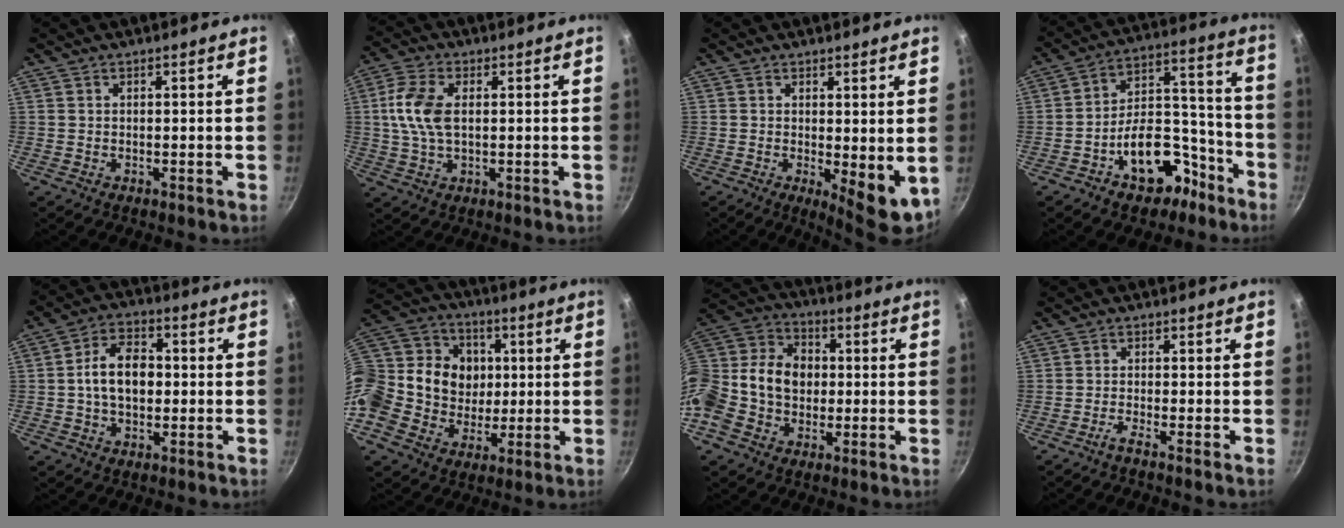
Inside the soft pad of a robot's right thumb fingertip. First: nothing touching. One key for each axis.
{"total": 8.7, "fx": 1.0, "fy": 5.0, "fz": 7.1, "tx": -0.145, "ty": 0.014, "tz": 0.013}
{"total": 7.6, "fx": 0.3, "fy": 3.0, "fz": 6.9, "tx": -0.080, "ty": -0.013, "tz": 0.012}
{"total": 15.3, "fx": -8.4, "fy": 9.1, "fz": 8.9, "tx": -0.085, "ty": 0.096, "tz": -0.118}
{"total": 9.9, "fx": -0.1, "fy": 6.6, "fz": 7.4, "tx": -0.101, "ty": 0.023, "tz": -0.010}
{"total": 23.4, "fx": 0.9, "fy": 20.4, "fz": 11.5, "tx": -0.226, "ty": 0.039, "tz": 0.020}
{"total": 21.0, "fx": -1.8, "fy": 16.7, "fz": 12.6, "tx": -0.245, "ty": 0.056, "tz": -0.043}
{"total": 1.7, "fx": -1.2, "fy": -0.5, "fz": 1.1, "tx": -0.036, "ty": 0.007, "tz": -0.029}